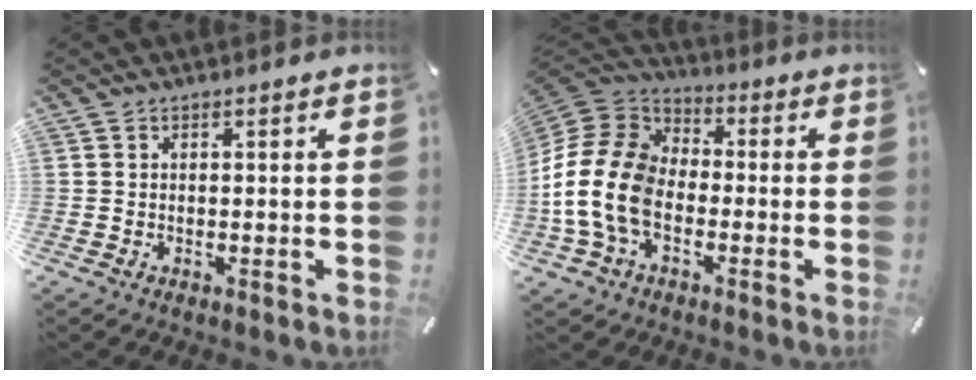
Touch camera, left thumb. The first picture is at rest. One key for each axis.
{"total": 16.1, "fx": -5.3, "fy": 11.9, "fz": 9.4, "tx": -0.221, "ty": 0.033, "tz": -0.102}